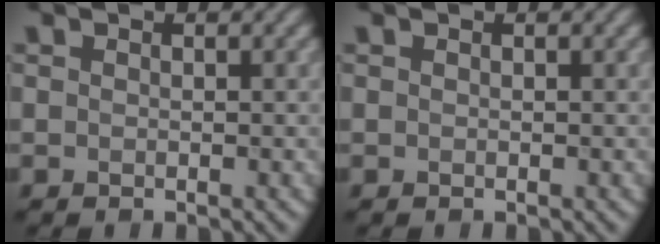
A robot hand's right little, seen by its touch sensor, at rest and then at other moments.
{"total": 0.0}